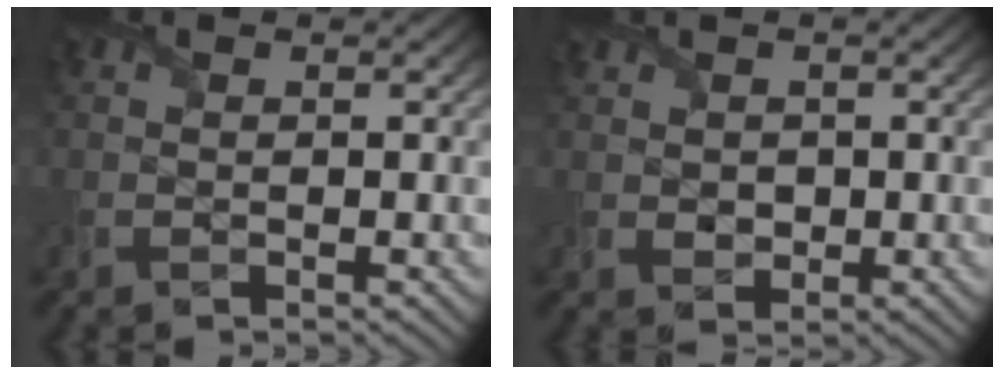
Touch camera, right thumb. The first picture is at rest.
{"total": 1.9, "force": [0.6, 1.6, 0.7], "torque": [-0.022, -0.005, 0.010]}